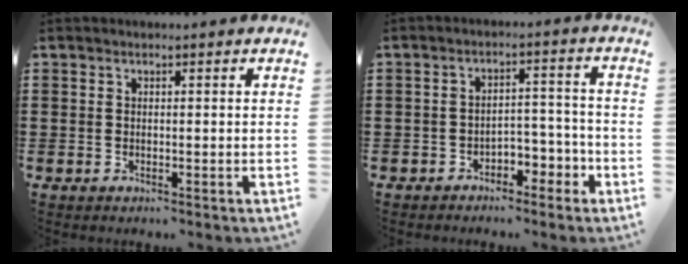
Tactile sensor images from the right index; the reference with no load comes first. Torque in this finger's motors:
{"motor_torque": [0.18, -0.14, 0.12, 0.02]}